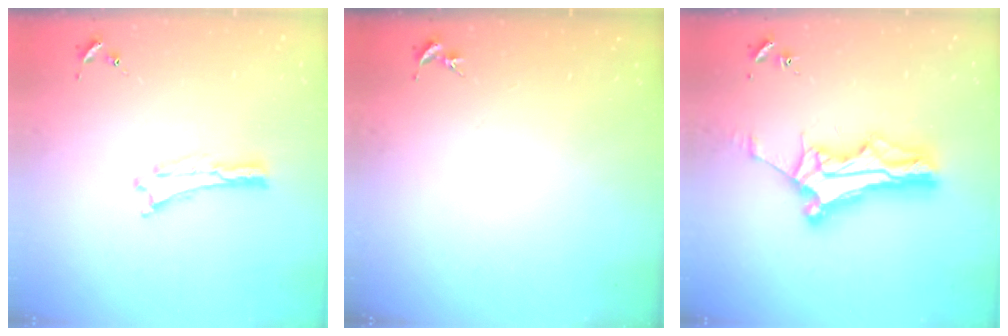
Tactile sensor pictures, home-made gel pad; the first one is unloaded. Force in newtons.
{"total": 0.0}
{"total": 11.0, "press": 11.0, "slide": 0.8}